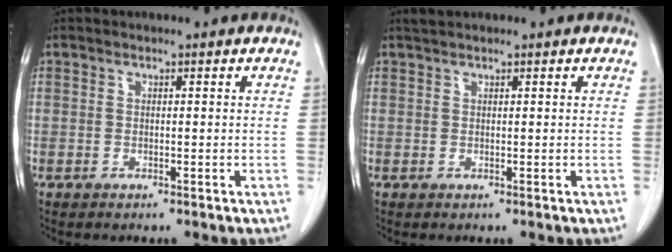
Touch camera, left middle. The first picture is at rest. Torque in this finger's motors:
{"motor_torque": [0.25, -0.21, -0.04, -0.01]}